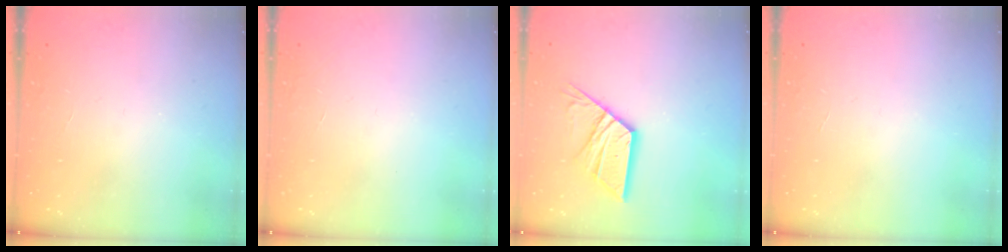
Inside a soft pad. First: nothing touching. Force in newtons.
{"total": 0.0}
{"total": 12.8, "press": 12.7, "slide": 1.1}
{"total": 0.0}